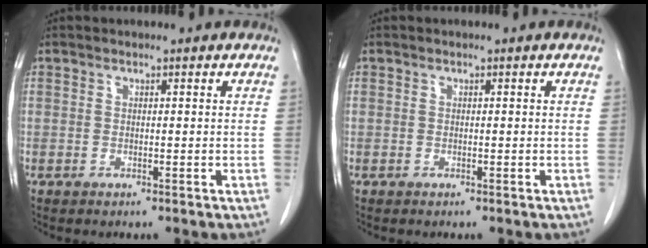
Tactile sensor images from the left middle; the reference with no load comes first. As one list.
[{"total": 0.0}]